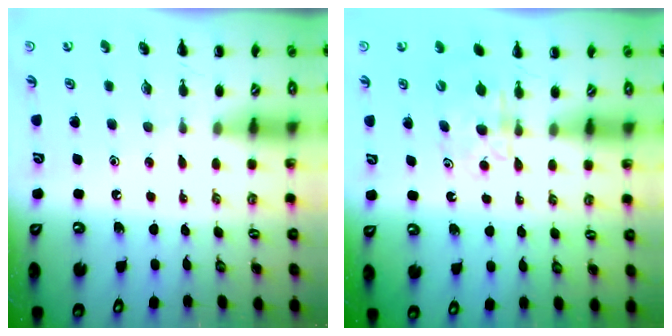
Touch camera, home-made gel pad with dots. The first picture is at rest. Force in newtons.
{"total": 6.1, "press": 6.1, "slide": 0.7}